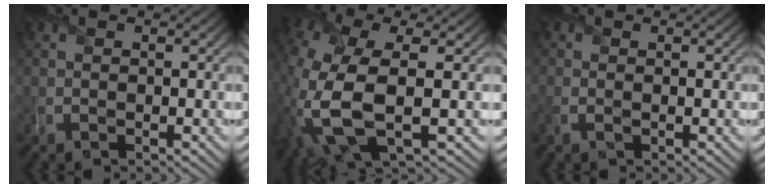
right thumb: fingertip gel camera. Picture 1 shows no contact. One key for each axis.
{"total": 12.6, "fx": -1.0, "fy": 6.1, "fz": 11.0, "tx": -0.285, "ty": -0.028, "tz": -0.010}
{"total": 1.3, "fx": -0.4, "fy": 0.8, "fz": 0.9, "tx": -0.029, "ty": -0.005, "tz": -0.010}